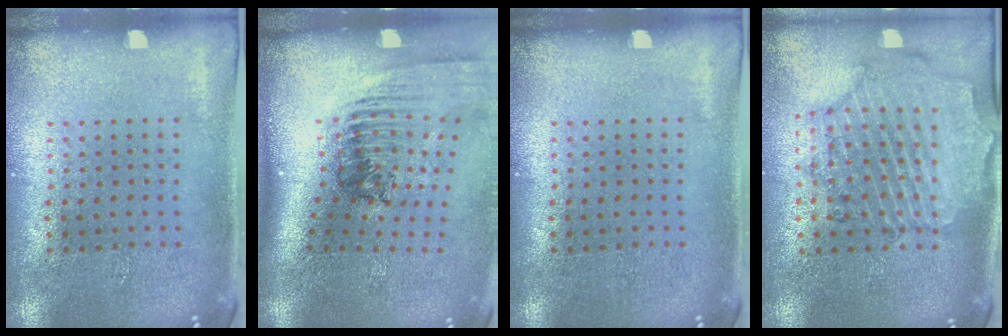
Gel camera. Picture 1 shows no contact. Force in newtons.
{"total": 2.4, "press": 1.7, "slide": 1.7}
{"total": 0.0}
{"total": 1.7, "press": 1.6, "slide": 0.3}